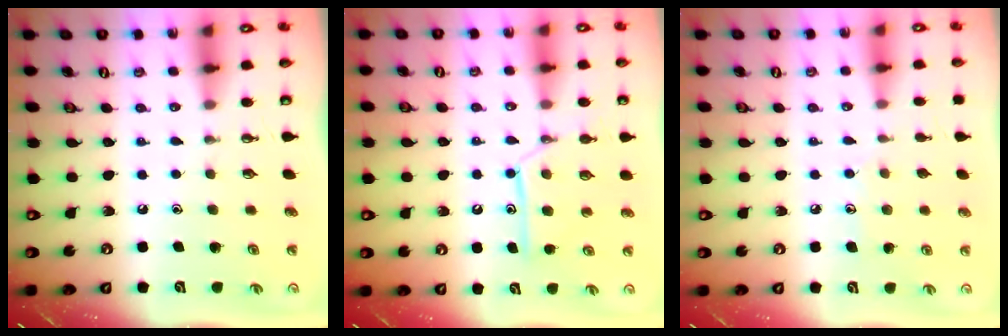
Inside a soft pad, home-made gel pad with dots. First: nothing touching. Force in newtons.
{"total": 11.2, "press": 11.2, "slide": 0.6}
{"total": 7.4, "press": 7.4, "slide": 0.4}